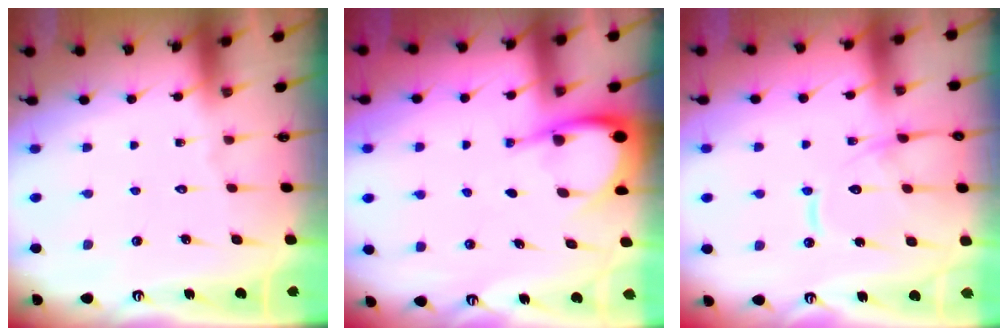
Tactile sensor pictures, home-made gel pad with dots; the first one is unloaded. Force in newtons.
{"total": 4.8, "press": 4.8, "slide": 0.7}
{"total": 14.1, "press": 14.0, "slide": 1.3}